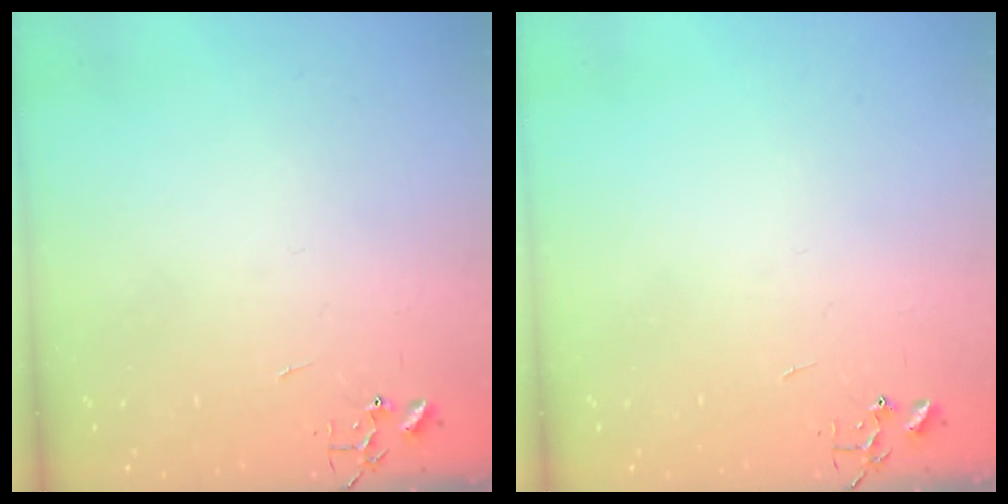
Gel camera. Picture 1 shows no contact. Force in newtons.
{"total": 0.0}